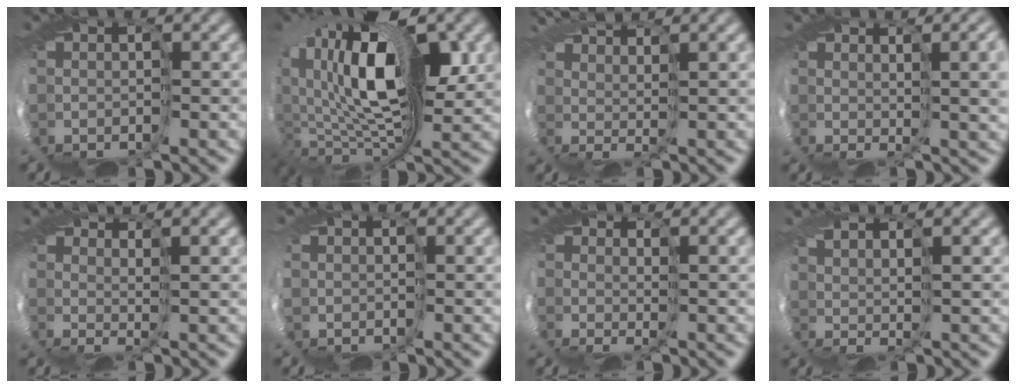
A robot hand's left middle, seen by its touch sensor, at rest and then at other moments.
{"total": 15.0, "force": [3.7, 7.7, 12.3], "torque": [-0.230, -0.006, 0.080]}
{"total": 2.8, "force": [2.5, -1.0, 0.8], "torque": [-0.025, 0.006, 0.040]}
{"total": 6.8, "force": [1.9, 2.4, 6.1], "torque": [-0.078, 0.012, 0.037]}
{"total": 1.6, "force": [1.2, -0.9, 0.7], "torque": [-0.010, 0.002, 0.021]}
{"total": 1.5, "force": [-0.2, 1.4, 0.2], "torque": [-0.013, -0.011, 0.002]}
{"total": 1.3, "force": [0.4, 0.5, 1.1], "torque": [-0.029, 0.001, 0.004]}
{"total": 2.3, "force": [1.9, -1.0, 0.7], "torque": [-0.021, 0.001, 0.035]}